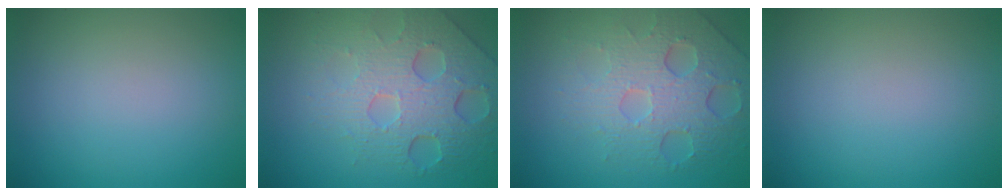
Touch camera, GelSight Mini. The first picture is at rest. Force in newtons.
{"total": 7.6, "press": 5.2, "slide": 5.5}
{"total": 6.3, "press": 4.7, "slide": 4.3}
{"total": 0.0}